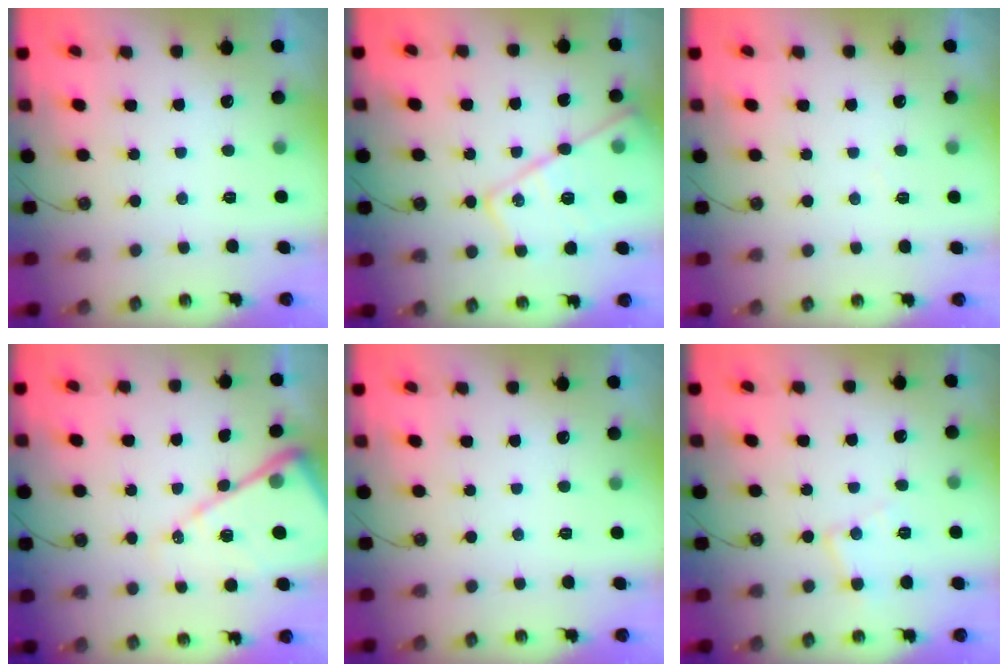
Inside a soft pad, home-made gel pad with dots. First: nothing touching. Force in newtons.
{"total": 18.5, "press": 18.5, "slide": 1.5}
{"total": 2.6, "press": 2.6, "slide": 0.4}
{"total": 14.7, "press": 14.6, "slide": 1.4}
{"total": 0.0}
{"total": 7.9, "press": 7.9, "slide": 0.6}